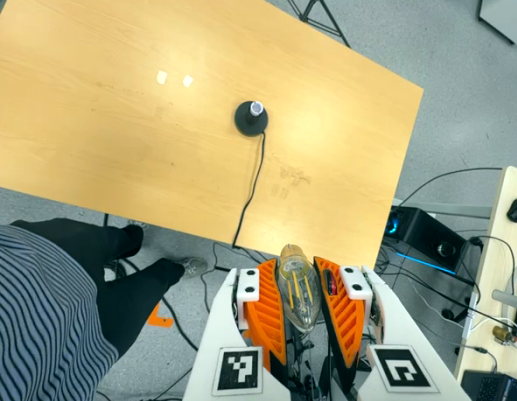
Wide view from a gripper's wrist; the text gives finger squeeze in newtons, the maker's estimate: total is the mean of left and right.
{"total": 22.2, "left": 24.4, "right": 20.0}